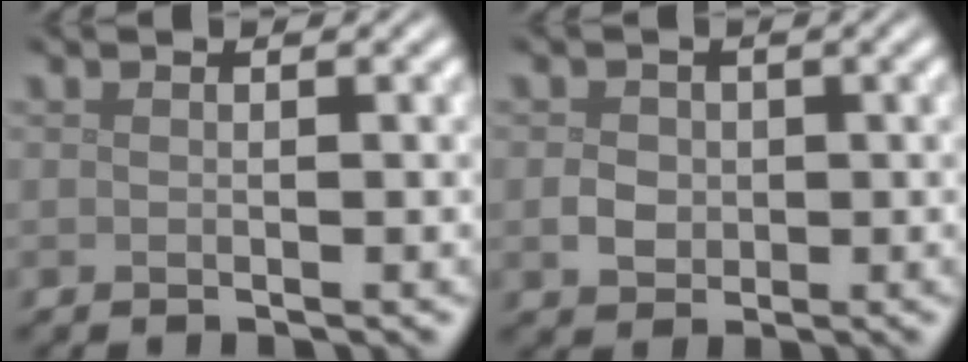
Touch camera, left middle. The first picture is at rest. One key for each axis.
{"total": 1.9, "fx": 0.0, "fy": 1.7, "fz": 0.8, "tx": -0.012, "ty": -0.003, "tz": -0.002}